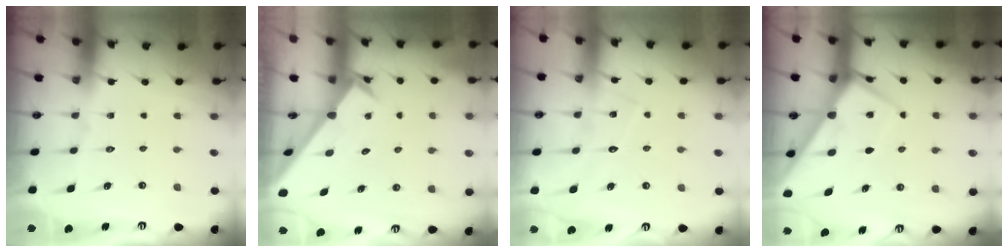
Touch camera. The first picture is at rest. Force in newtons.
{"total": 2.4, "press": 2.4, "slide": 0.2}
{"total": 7.0, "press": 6.9, "slide": 0.5}
{"total": 6.4, "press": 6.4, "slide": 0.6}